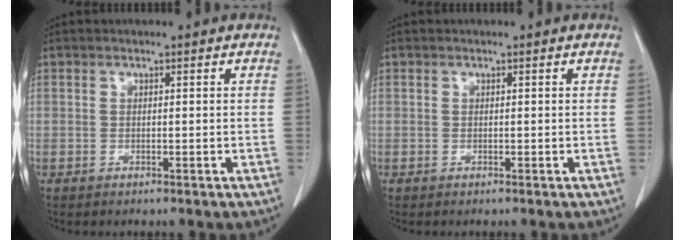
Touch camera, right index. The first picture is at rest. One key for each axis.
{"total": 0.0}